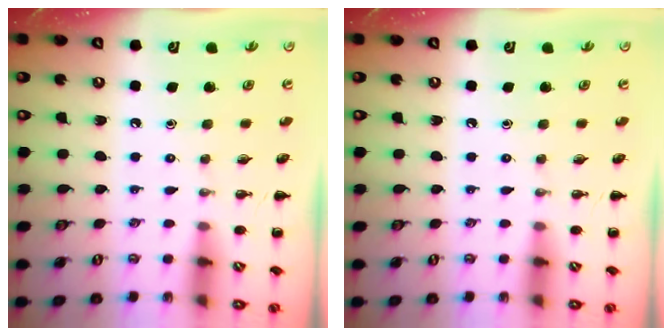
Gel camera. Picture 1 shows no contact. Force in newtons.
{"total": 0.0}